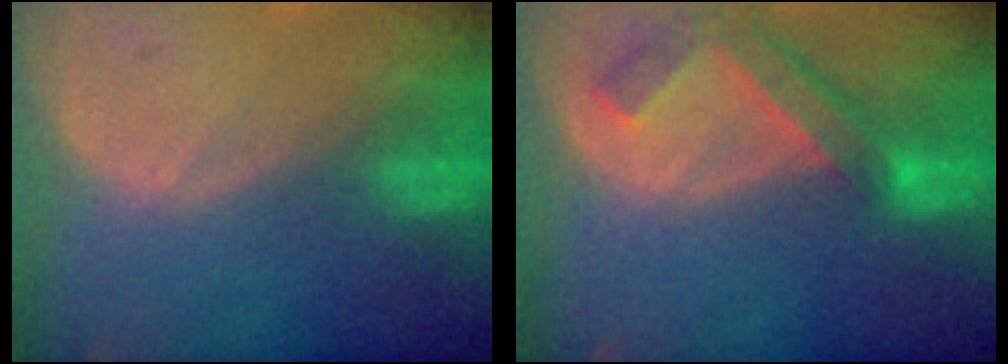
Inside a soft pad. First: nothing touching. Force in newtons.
{"total": 6.5, "press": 5.8, "slide": 3.0}